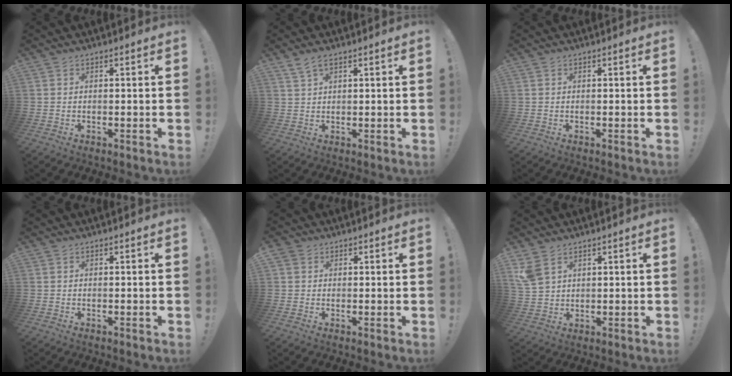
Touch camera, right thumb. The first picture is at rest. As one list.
[{"total": 3.5, "force": [2.3, 1.1, 2.5], "torque": [-0.044, -0.006, 0.041]}, {"total": 0.0}, {"total": 0.0}, {"total": 2.1, "force": [1.1, 1.7, 0.7], "torque": [-0.009, -0.002, 0.021]}, {"total": 5.7, "force": [3.2, 3.6, 3.0], "torque": [-0.061, -0.010, 0.064]}]